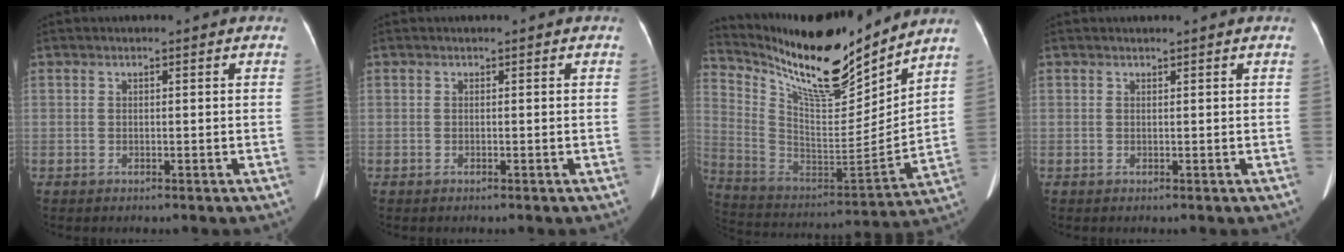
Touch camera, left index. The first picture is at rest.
{"total": 0.0}
{"total": 20.5, "force": [17.5, 2.8, 10.3], "torque": [-0.197, -0.026, 0.306]}
{"total": 0.0}